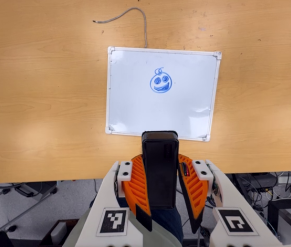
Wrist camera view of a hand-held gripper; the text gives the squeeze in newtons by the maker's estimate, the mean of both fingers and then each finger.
{"total": 10.8, "left": 8.6, "right": 13.0}